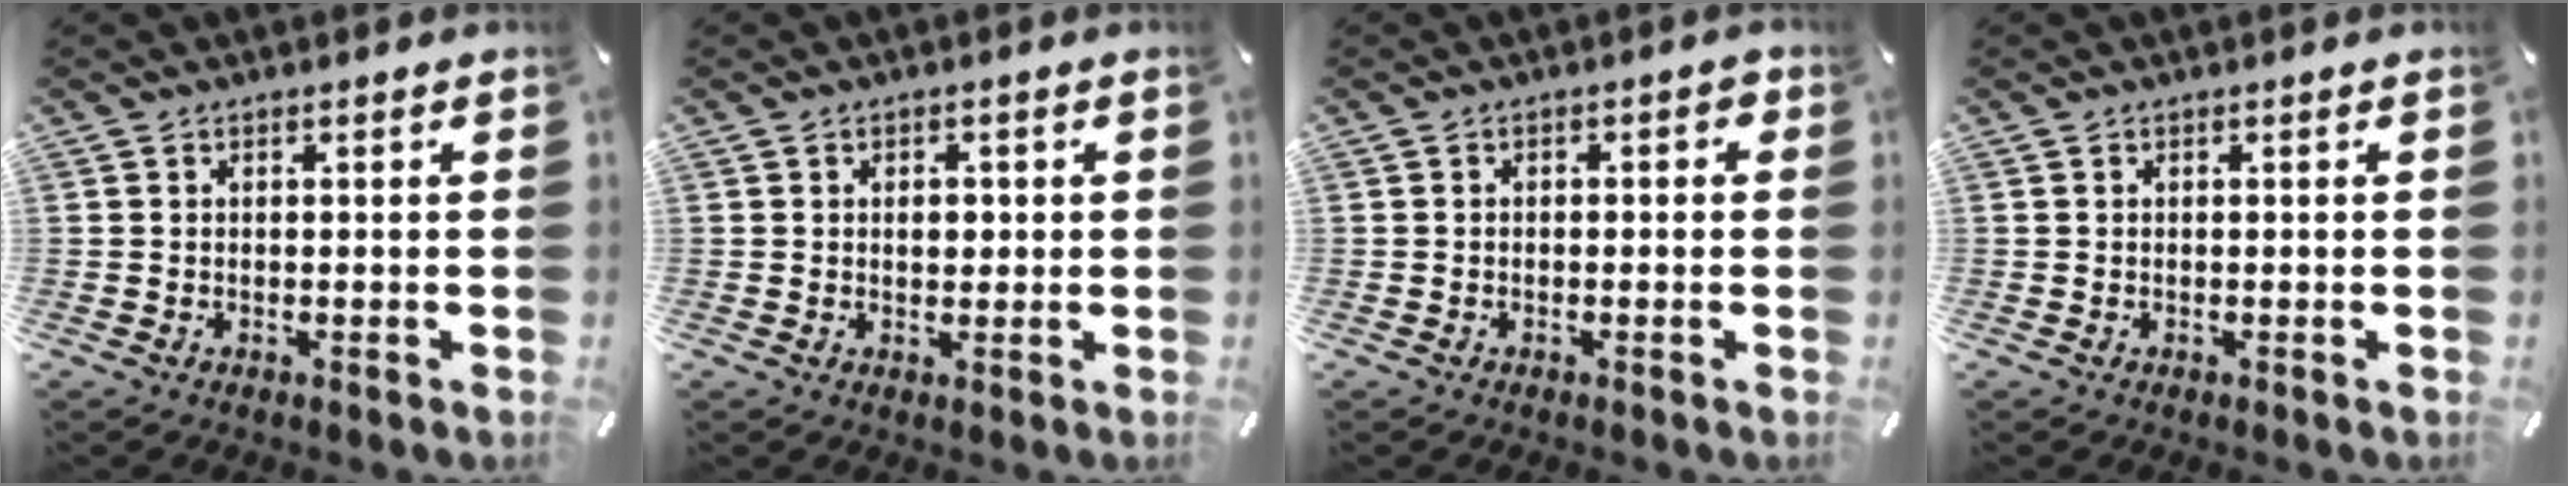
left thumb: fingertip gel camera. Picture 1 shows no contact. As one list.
[{"total": 2.5, "force": [0.2, 1.9, 1.6], "torque": [-0.017, -0.001, -0.002]}, {"total": 1.5, "force": [-0.7, 0.8, 1.1], "torque": [-0.020, 0.006, -0.015]}, {"total": 0.0}]